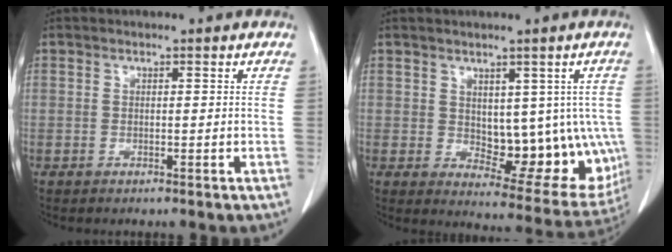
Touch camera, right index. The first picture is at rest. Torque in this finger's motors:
{"motor_torque": [0.27, 0.04, 0.18, 0.03]}